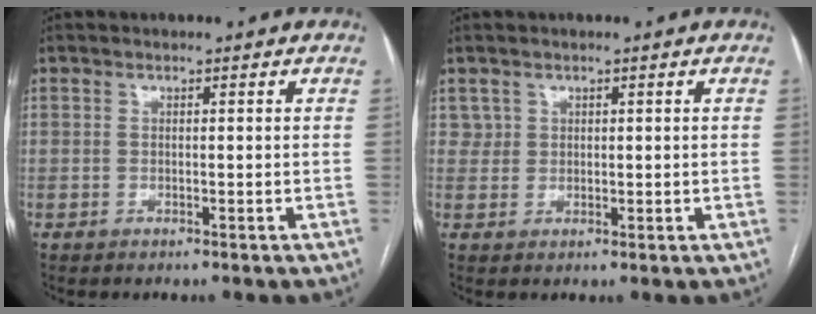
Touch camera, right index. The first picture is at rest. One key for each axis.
{"total": 2.0, "fx": 1.1, "fy": 1.7, "fz": -0.1, "tx": 0.015, "ty": 0.003, "tz": 0.013}